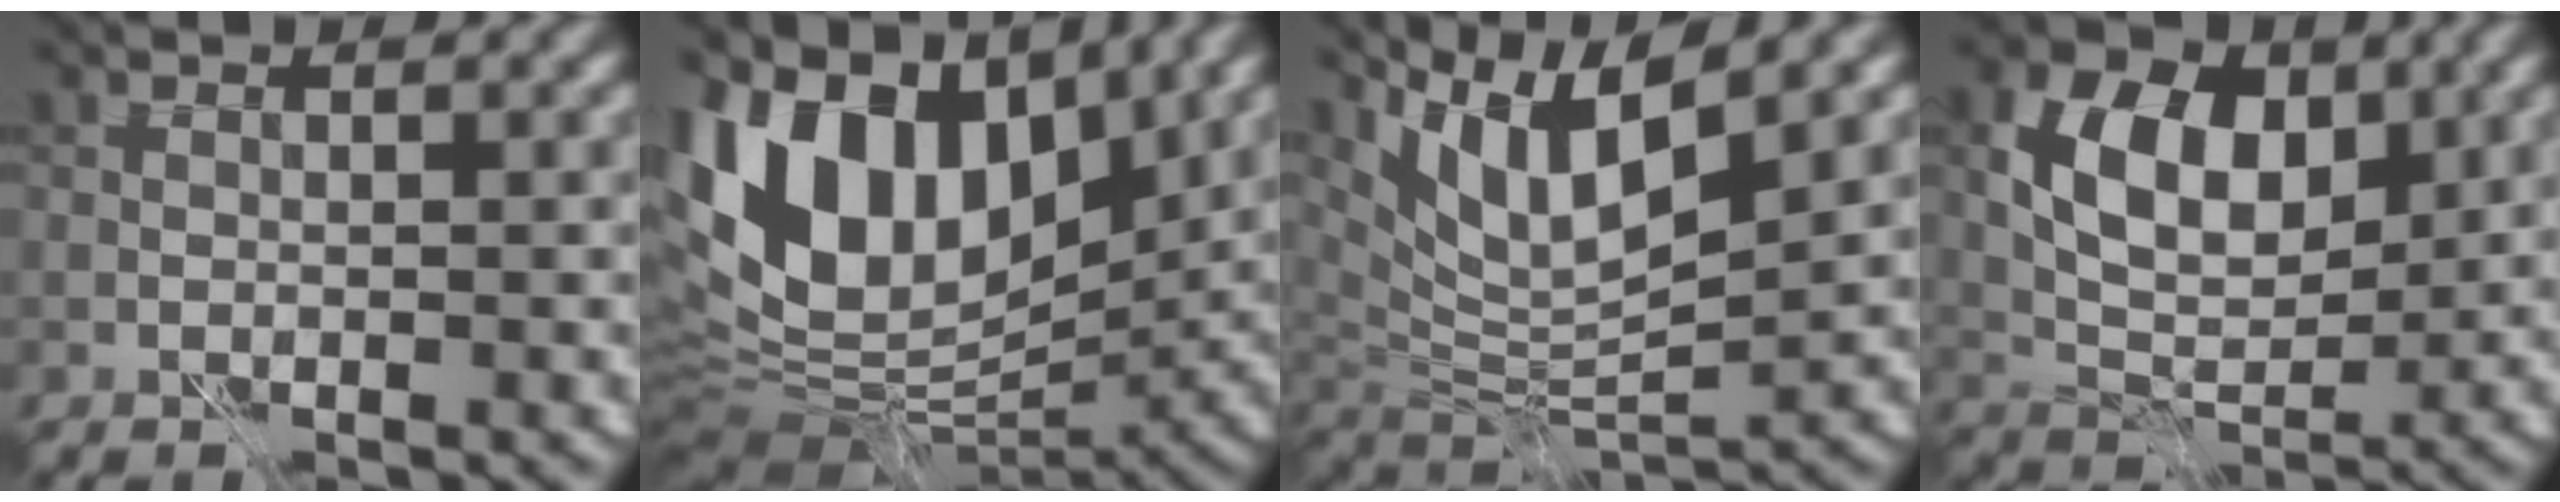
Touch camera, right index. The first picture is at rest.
{"total": 13.6, "force": [4.8, 8.5, 9.4], "torque": [-0.193, 0.021, 0.086]}
{"total": 8.0, "force": [5.0, 2.2, 5.8], "torque": [-0.116, -0.005, 0.097]}
{"total": 7.2, "force": [2.1, 4.6, 5.1], "torque": [-0.095, 0.001, 0.039]}